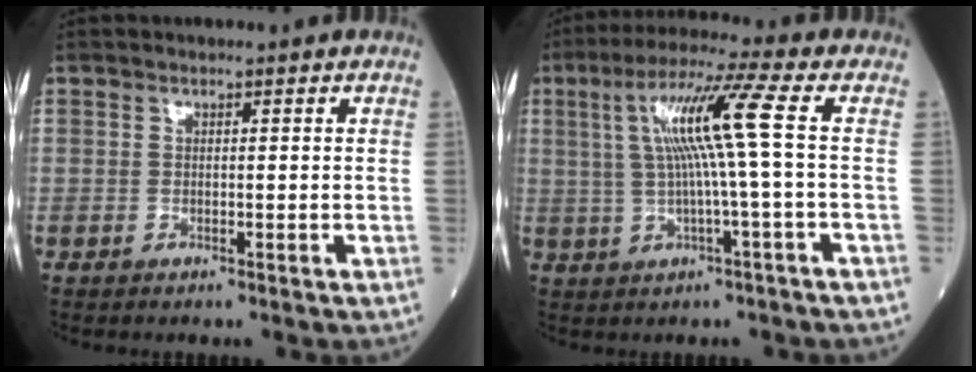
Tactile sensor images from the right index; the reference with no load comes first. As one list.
[{"total": 10.0, "force": [1.3, -1.4, 9.8], "torque": [-0.184, 0.020, 0.025]}]